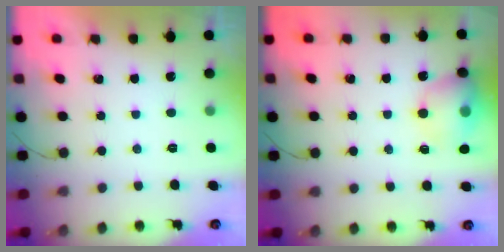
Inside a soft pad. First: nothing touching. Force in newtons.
{"total": 12.7, "press": 12.5, "slide": 2.0}